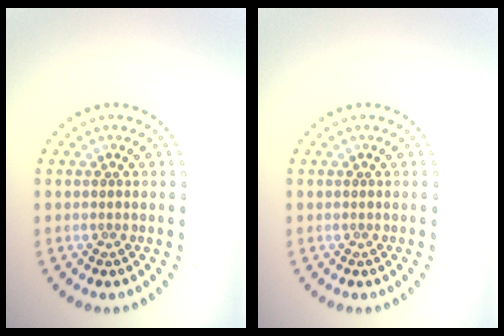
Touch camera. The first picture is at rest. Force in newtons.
{"total": 0.0}